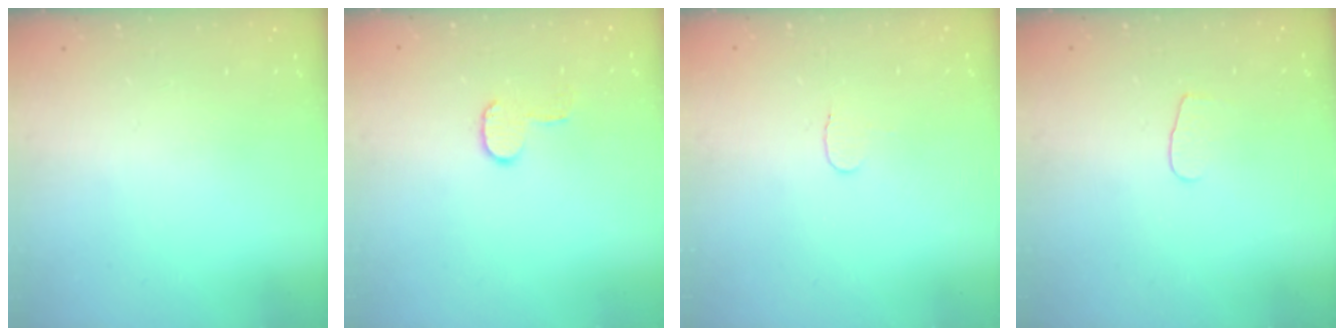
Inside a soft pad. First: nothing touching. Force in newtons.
{"total": 5.9, "press": 5.9, "slide": 0.4}
{"total": 3.5, "press": 3.5, "slide": 0.4}
{"total": 4.2, "press": 4.2, "slide": 0.4}